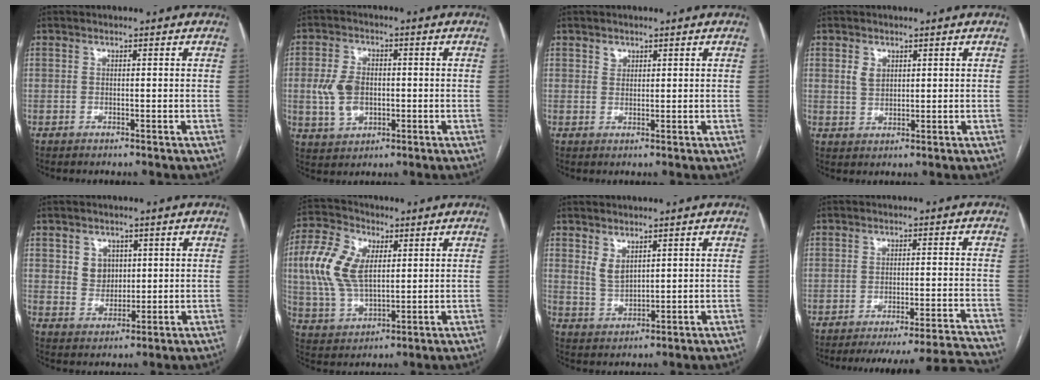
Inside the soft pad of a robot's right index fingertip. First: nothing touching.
{"total": 7.0, "force": [-0.4, 4.8, 5.1], "torque": [-0.114, 0.010, 0.001]}
{"total": 1.4, "force": [0.9, 1.0, 0.3], "torque": [0.000, -0.001, 0.014]}
{"total": 2.8, "force": [1.2, 2.0, 1.6], "torque": [-0.033, 0.002, 0.029]}
{"total": 4.5, "force": [1.6, 3.8, 1.7], "torque": [-0.031, 0.006, 0.034]}
{"total": 12.2, "force": [2.7, 6.8, 9.8], "torque": [-0.232, 0.021, 0.054]}
{"total": 3.4, "force": [2.1, 1.6, 2.1], "torque": [-0.046, -0.006, 0.052]}
{"total": 16.1, "force": [-15.6, -1.9, 3.5], "torque": [-0.034, -0.003, -0.203]}